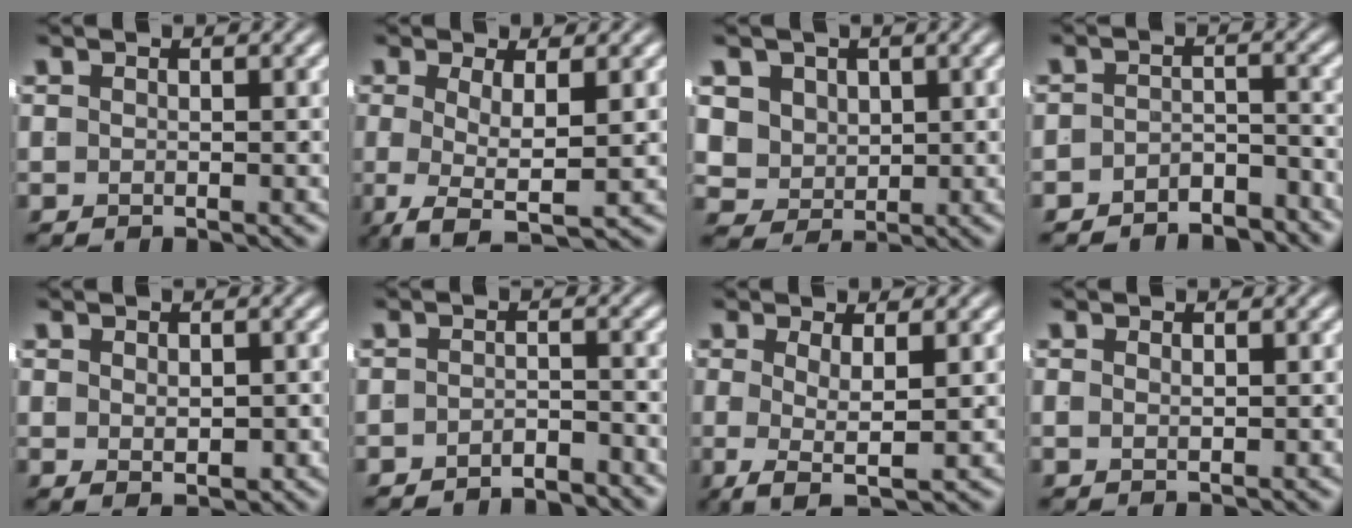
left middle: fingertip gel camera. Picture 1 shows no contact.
{"total": 4.6, "force": [-2.4, 1.0, 3.8], "torque": [-0.072, -0.036, -0.019]}
{"total": 6.4, "force": [0.7, 5.8, 2.7], "torque": [-0.087, -0.036, 0.026]}
{"total": 4.0, "force": [-3.9, 0.7, 0.5], "torque": [0.009, -0.013, -0.062]}
{"total": 1.8, "force": [-0.3, 0.4, 1.8], "torque": [-0.025, -0.018, 0.013]}
{"total": 2.8, "force": [-2.8, -0.2, 0.2], "torque": [0.007, -0.009, -0.043]}
{"total": 3.7, "force": [-1.3, 0.7, 3.4], "torque": [-0.056, -0.025, -0.006]}
{"total": 0.6, "force": [0.2, -0.4, 0.5], "torque": [-0.003, -0.007, 0.011]}